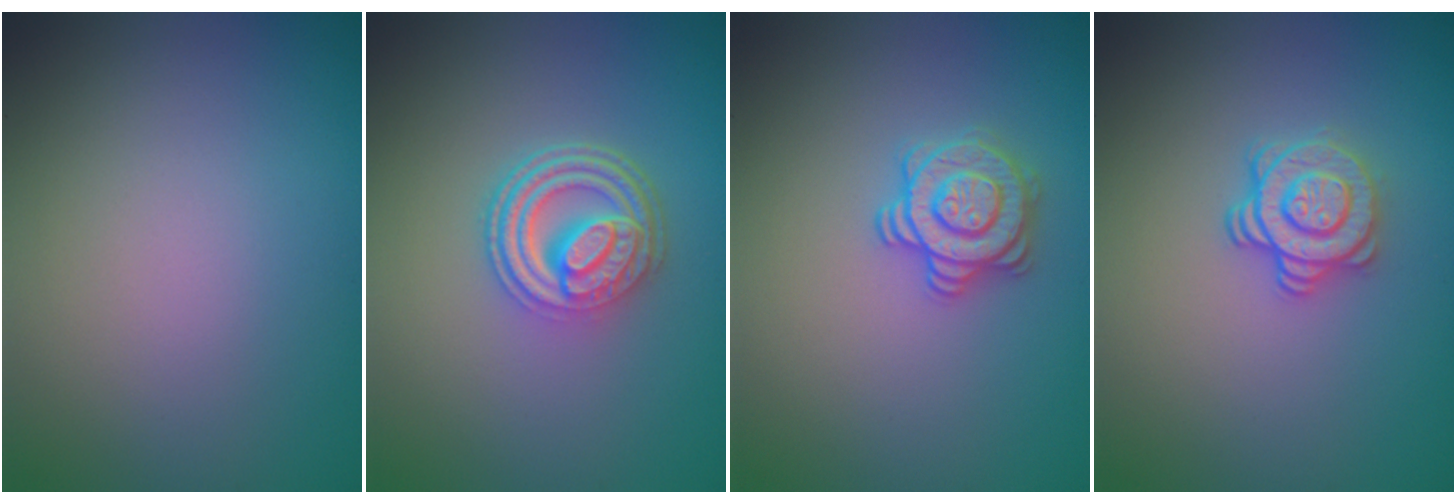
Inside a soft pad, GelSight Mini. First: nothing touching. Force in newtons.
{"total": 4.6, "press": 3.3, "slide": 3.2}
{"total": 2.8, "press": 2.7, "slide": 0.7}
{"total": 2.9, "press": 2.5, "slide": 1.4}